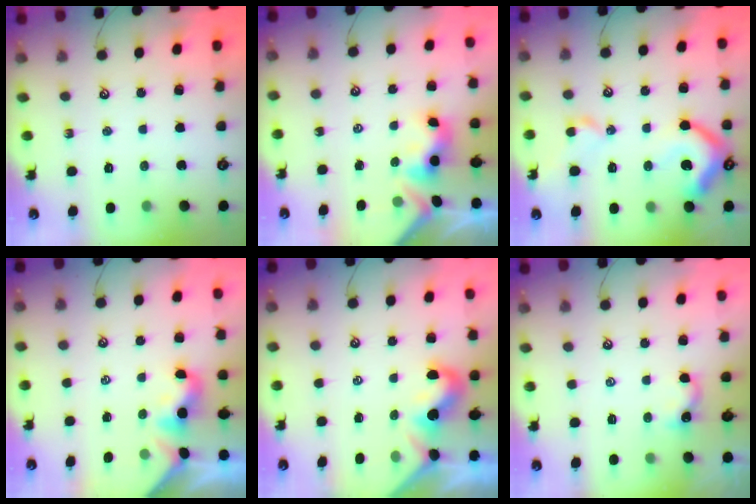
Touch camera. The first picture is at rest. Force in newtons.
{"total": 4.0, "press": 4.0, "slide": 0.2}
{"total": 13.6, "press": 13.5, "slide": 1.7}
{"total": 2.1, "press": 2.1, "slide": 0.5}
{"total": 2.1, "press": 2.0, "slide": 0.6}
{"total": 2.9, "press": 2.9, "slide": 0.3}